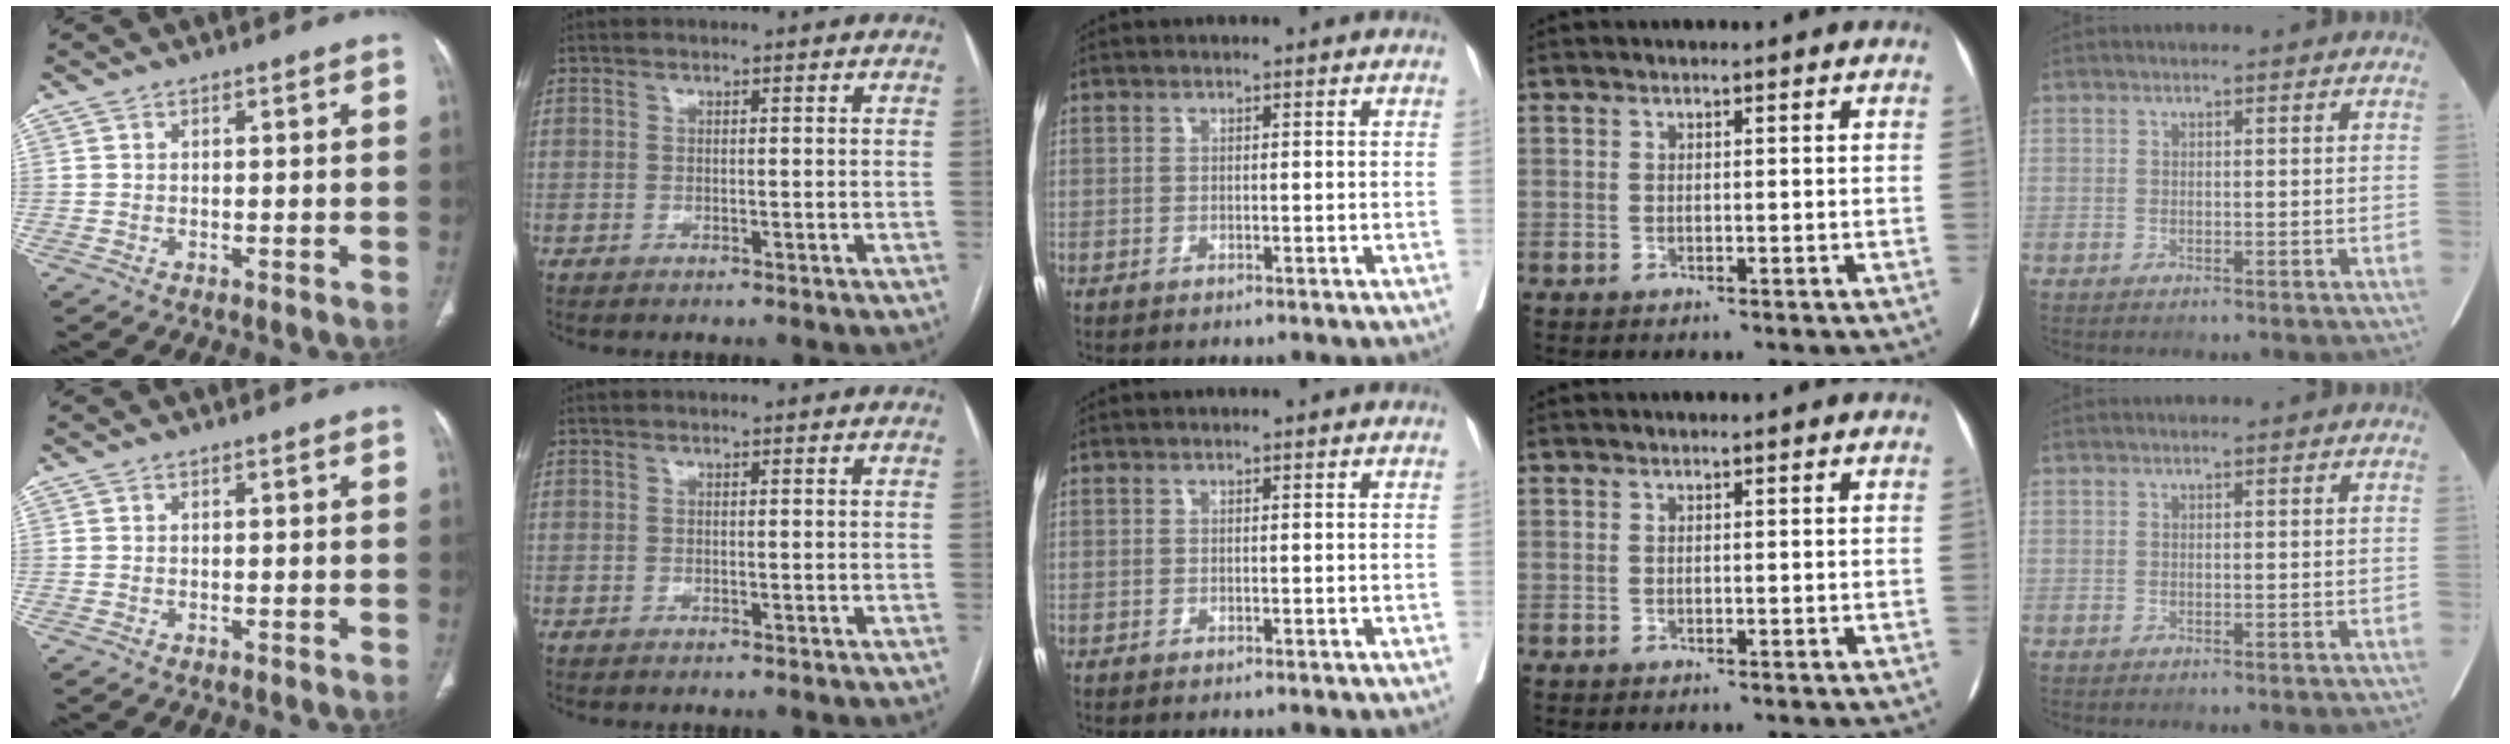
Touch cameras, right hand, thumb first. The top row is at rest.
{}